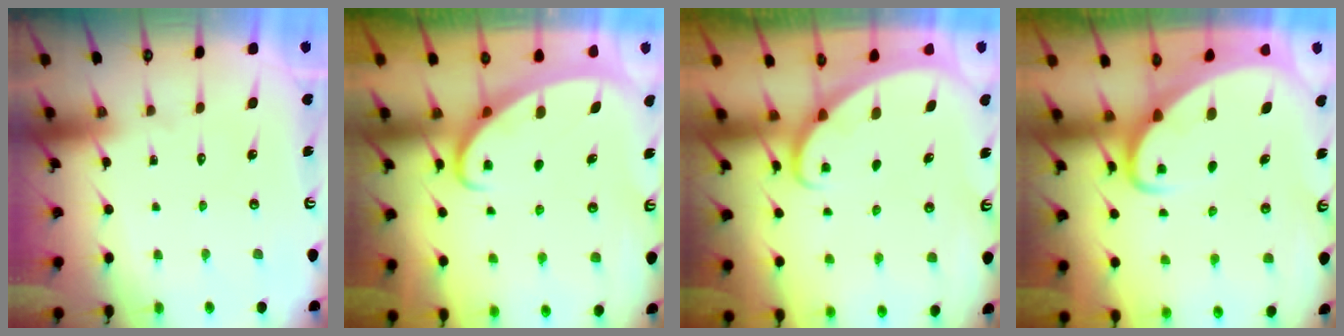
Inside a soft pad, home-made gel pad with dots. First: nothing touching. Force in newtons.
{"total": 2.6, "press": 2.6, "slide": 0.4}
{"total": 1.6, "press": 1.6, "slide": 0.1}
{"total": 3.0, "press": 3.0, "slide": 0.4}